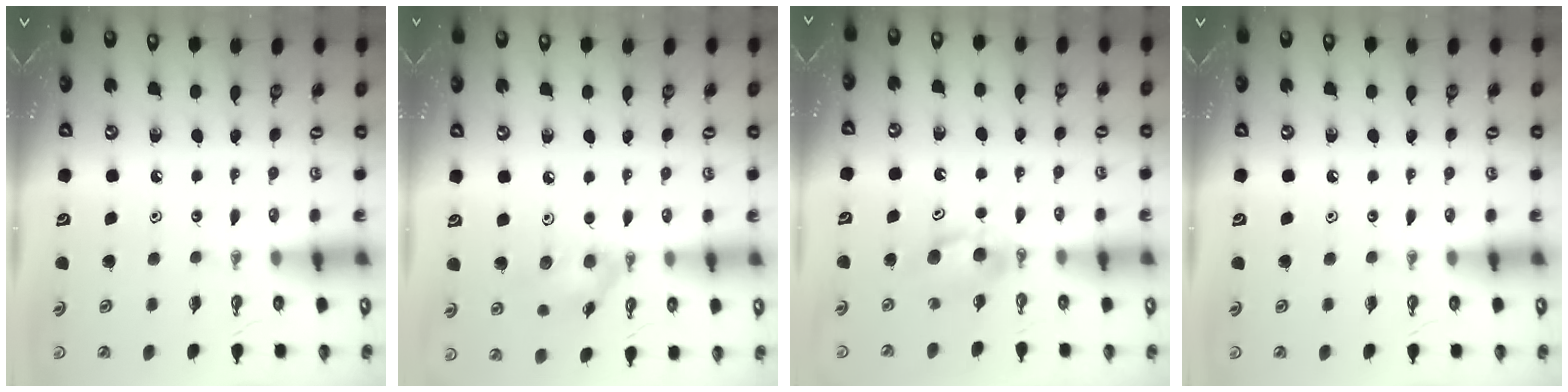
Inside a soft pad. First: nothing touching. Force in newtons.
{"total": 10.5, "press": 10.2, "slide": 2.3}
{"total": 4.9, "press": 4.8, "slide": 0.8}
{"total": 0.0}